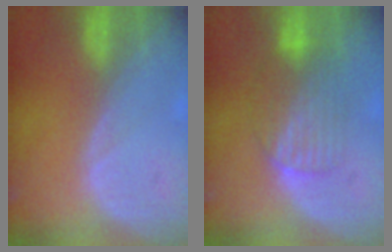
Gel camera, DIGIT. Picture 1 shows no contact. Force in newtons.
{"total": 6.9, "press": 6.8, "slide": 1.3}